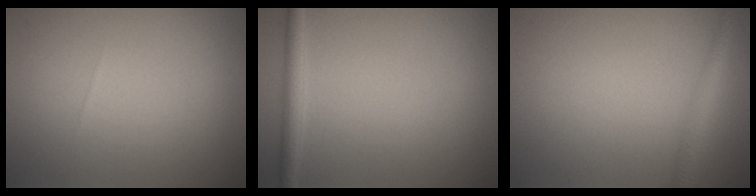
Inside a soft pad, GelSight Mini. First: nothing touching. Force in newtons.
{"total": 1.8, "press": 1.8, "slide": 0.1}
{"total": 2.0, "press": 2.0, "slide": 0.1}